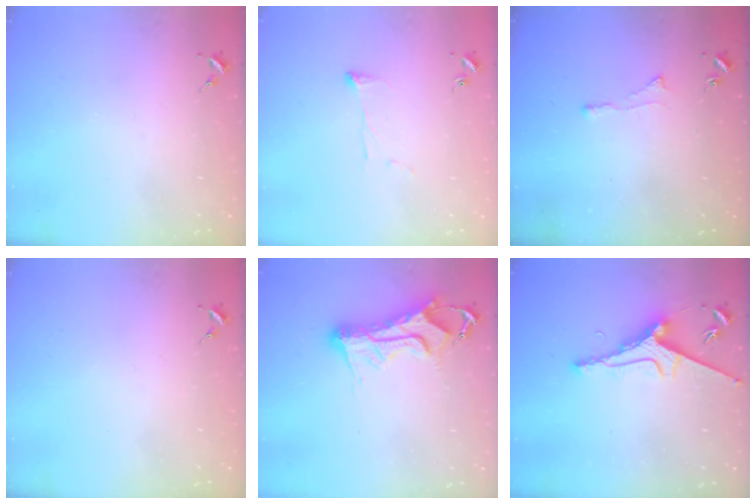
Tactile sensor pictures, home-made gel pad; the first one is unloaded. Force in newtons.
{"total": 6.4, "press": 6.4, "slide": 0.6}
{"total": 3.0, "press": 2.9, "slide": 0.5}
{"total": 0.0}
{"total": 13.8, "press": 13.8, "slide": 1.2}
{"total": 8.4, "press": 8.3, "slide": 0.9}